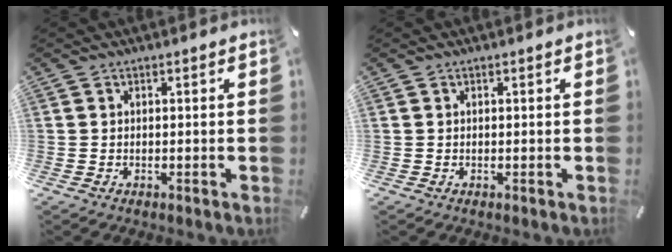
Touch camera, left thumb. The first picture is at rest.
{"total": 0.0}